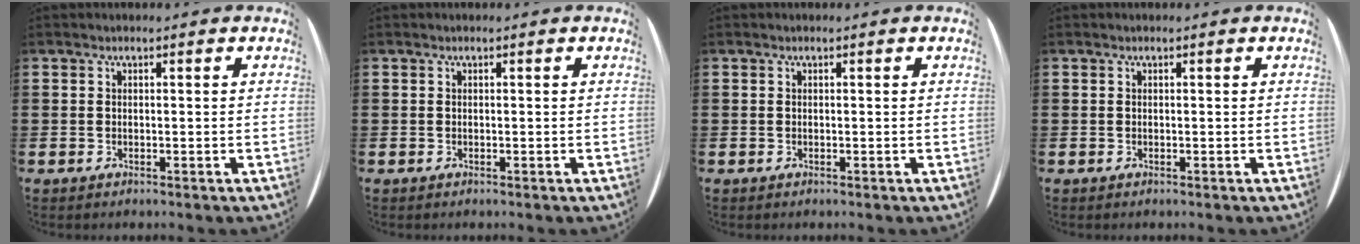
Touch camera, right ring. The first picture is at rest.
{"total": 0.0}
{"total": 0.0}
{"total": 0.0}